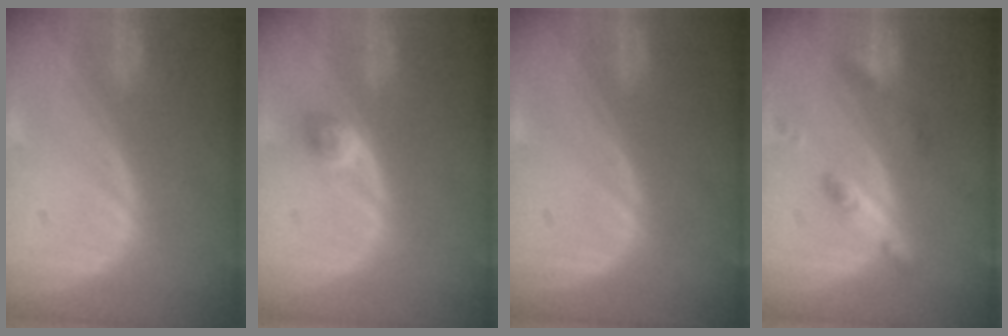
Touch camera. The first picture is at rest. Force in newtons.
{"total": 2.6, "press": 2.2, "slide": 1.4}
{"total": 0.0}
{"total": 5.6, "press": 4.9, "slide": 2.7}